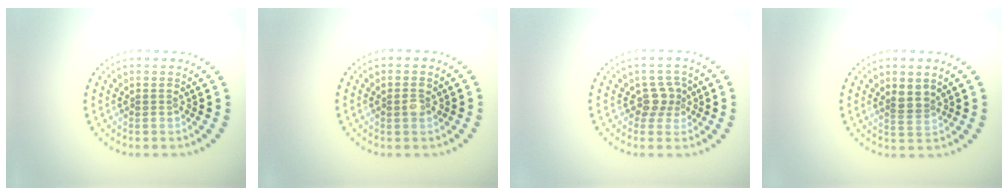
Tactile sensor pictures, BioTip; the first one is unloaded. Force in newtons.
{"total": 1.4, "press": 1.4, "slide": 0.4}
{"total": 2.0, "press": 1.5, "slide": 1.3}
{"total": 2.1, "press": 1.7, "slide": 1.2}